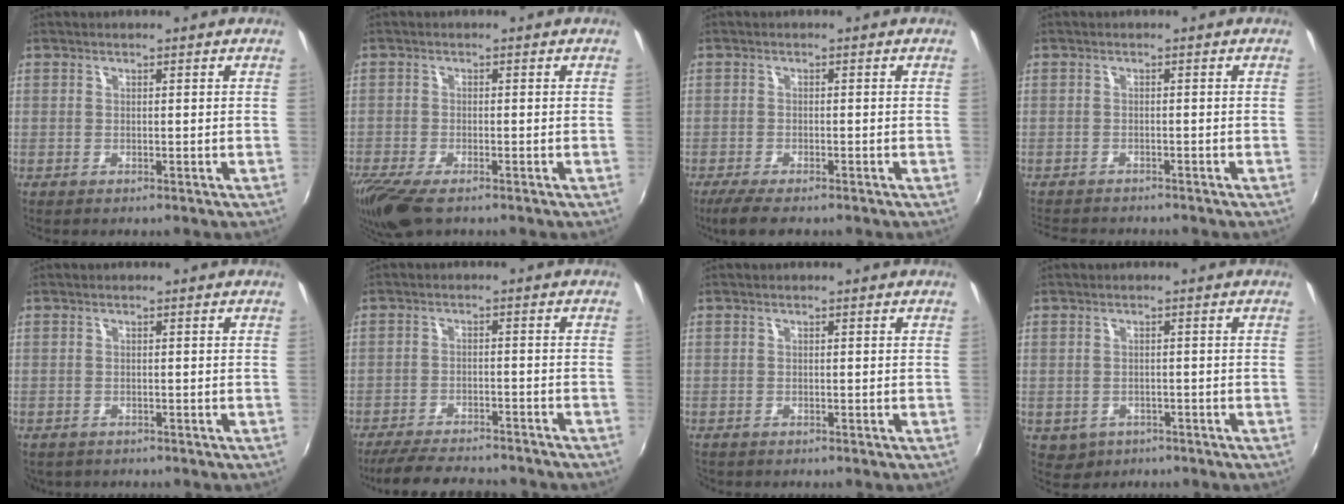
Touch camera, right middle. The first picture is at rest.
{"total": 7.8, "force": [-5.7, 2.2, 4.9], "torque": [-0.118, -0.038, -0.107]}
{"total": 5.1, "force": [-4.0, 0.9, 3.0], "torque": [-0.075, -0.022, -0.070]}
{"total": 5.7, "force": [-5.3, 1.1, 1.7], "torque": [-0.048, -0.015, -0.084]}
{"total": 2.3, "force": [-1.7, 1.5, 0.6], "torque": [-0.016, -0.010, -0.024]}
{"total": 14.3, "force": [-12.5, 3.1, 6.2], "torque": [-0.128, -0.023, -0.181]}
{"total": 0.8, "force": [-0.7, 0.4, 0.0], "torque": [-0.005, -0.002, -0.012]}
{"total": 3.6, "force": [-1.5, 3.1, 1.0], "torque": [-0.030, -0.004, -0.014]}